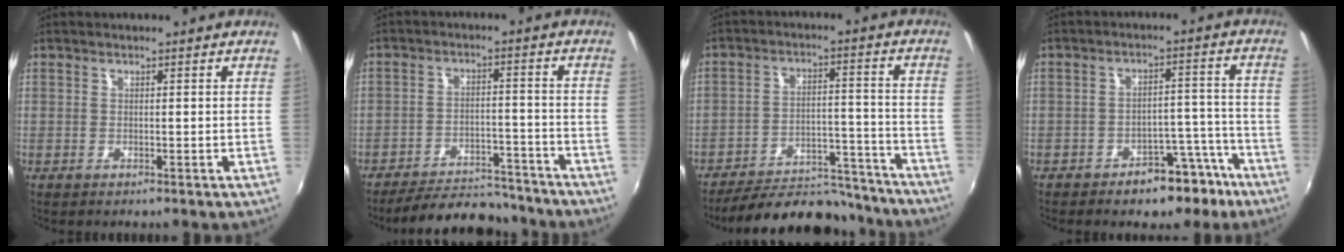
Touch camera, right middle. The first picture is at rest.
{"total": 13.8, "force": [-12.6, 3.7, 4.2], "torque": [-0.094, 0.016, -0.172]}
{"total": 19.1, "force": [-17.6, 5.4, 5.3], "torque": [-0.099, 0.033, -0.230]}
{"total": 8.4, "force": [-6.2, 4.4, 3.6], "torque": [-0.051, 0.039, -0.067]}